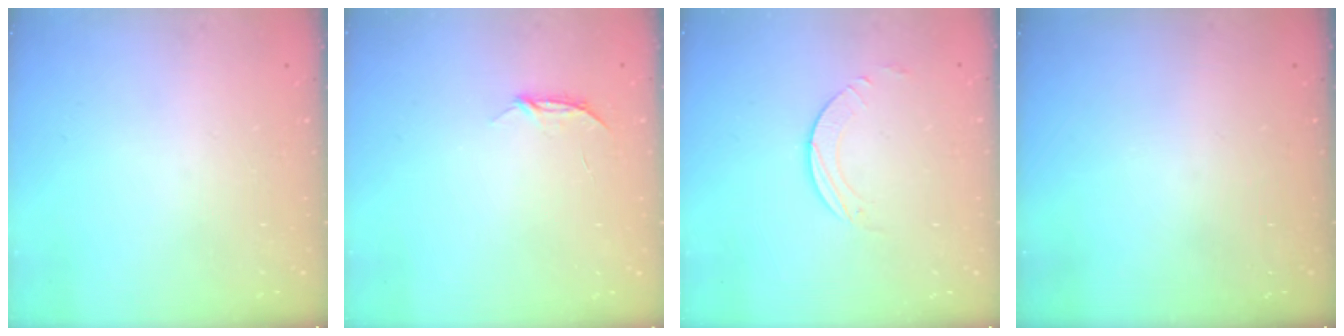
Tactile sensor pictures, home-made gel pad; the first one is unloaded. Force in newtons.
{"total": 3.9, "press": 3.9, "slide": 0.5}
{"total": 2.2, "press": 2.2, "slide": 0.2}
{"total": 0.0}